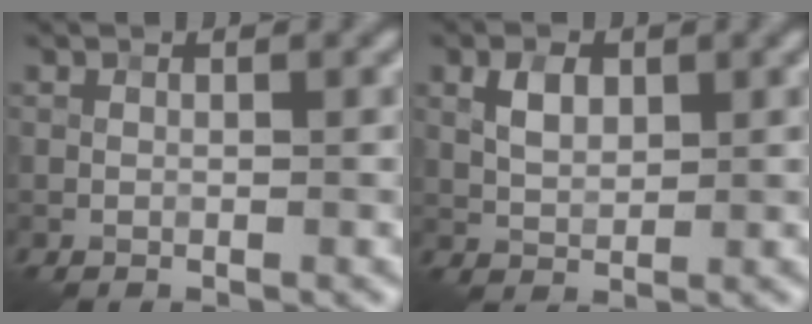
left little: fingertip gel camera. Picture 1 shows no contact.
{"total": 2.6, "force": [0.8, 1.6, 1.8], "torque": [-0.036, 0.001, 0.015]}